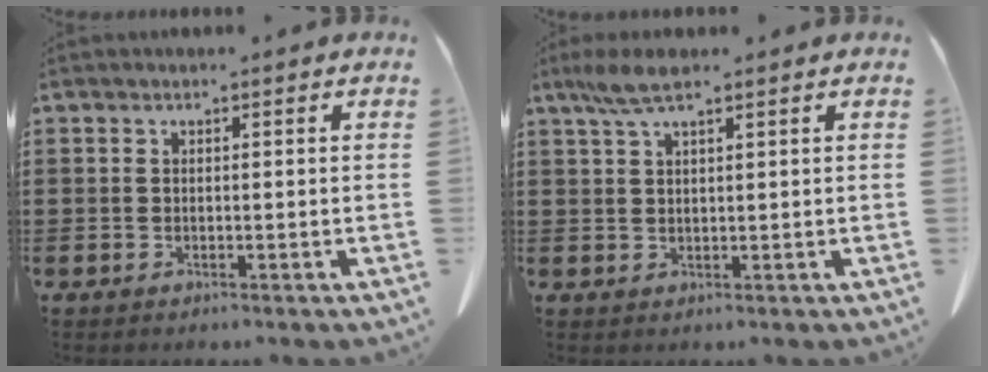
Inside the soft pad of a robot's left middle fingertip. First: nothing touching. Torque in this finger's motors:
{"motor_torque": [0.46, 0.40, 0.14, 0.09]}